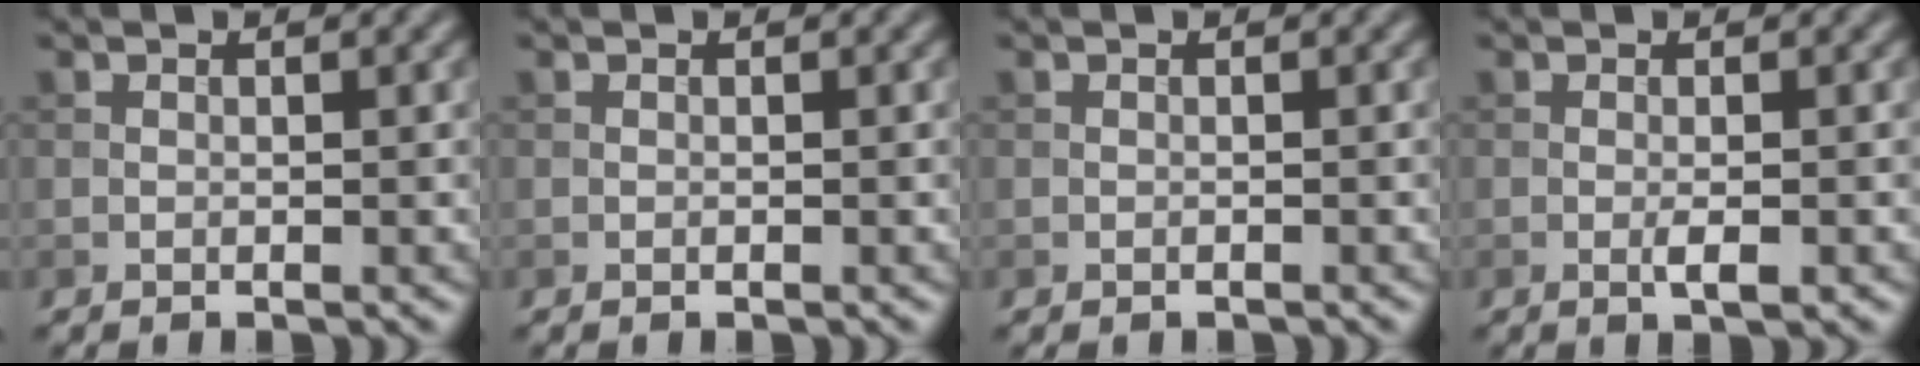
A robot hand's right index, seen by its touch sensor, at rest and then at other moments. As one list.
[{"total": 0.0}, {"total": 0.0}, {"total": 1.5, "force": [-0.5, 0.3, 1.4], "torque": [-0.026, -0.003, -0.009]}]